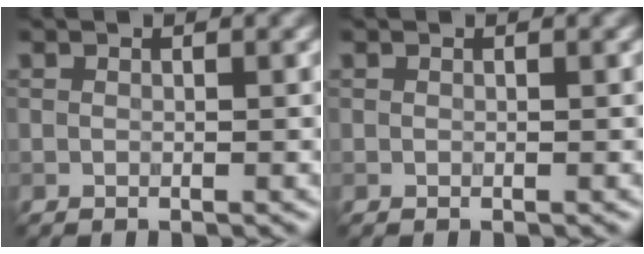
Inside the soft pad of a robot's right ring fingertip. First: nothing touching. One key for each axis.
{"total": 0.0}